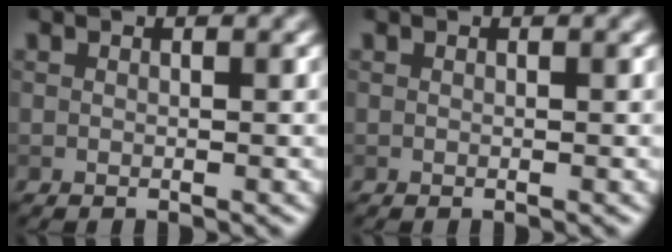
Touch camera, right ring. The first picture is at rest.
{"total": 0.0}